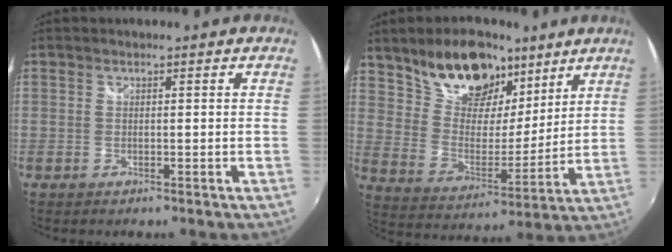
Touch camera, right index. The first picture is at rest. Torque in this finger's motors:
{"motor_torque": [0.38, 0.38, 0.21, 0.09]}